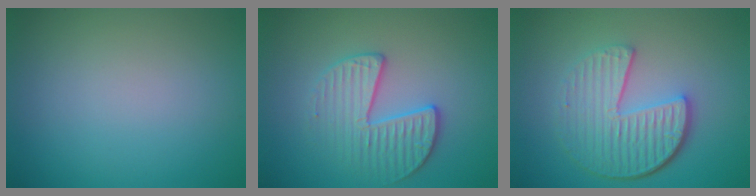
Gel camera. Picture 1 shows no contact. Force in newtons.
{"total": 3.4, "press": 3.2, "slide": 1.1}
{"total": 6.2, "press": 4.4, "slide": 4.3}